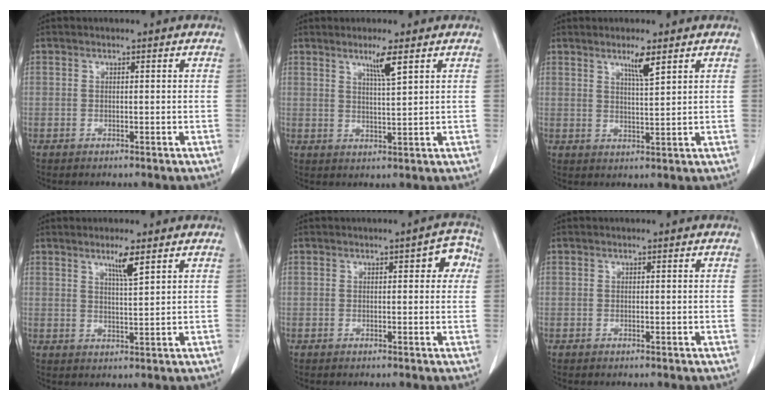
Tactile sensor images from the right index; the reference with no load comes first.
{"total": 3.9, "force": [2.4, -0.5, 3.0], "torque": [-0.057, -0.009, 0.045]}
{"total": 3.8, "force": [2.5, -0.1, 2.9], "torque": [-0.054, -0.008, 0.046]}
{"total": 3.8, "force": [2.5, -0.2, 2.9], "torque": [-0.055, -0.008, 0.046]}
{"total": 3.9, "force": [1.2, 1.5, 3.4], "torque": [-0.026, 0.015, 0.008]}
{"total": 0.0}